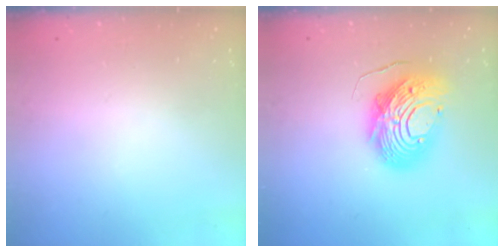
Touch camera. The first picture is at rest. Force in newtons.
{"total": 15.2, "press": 15.1, "slide": 1.3}